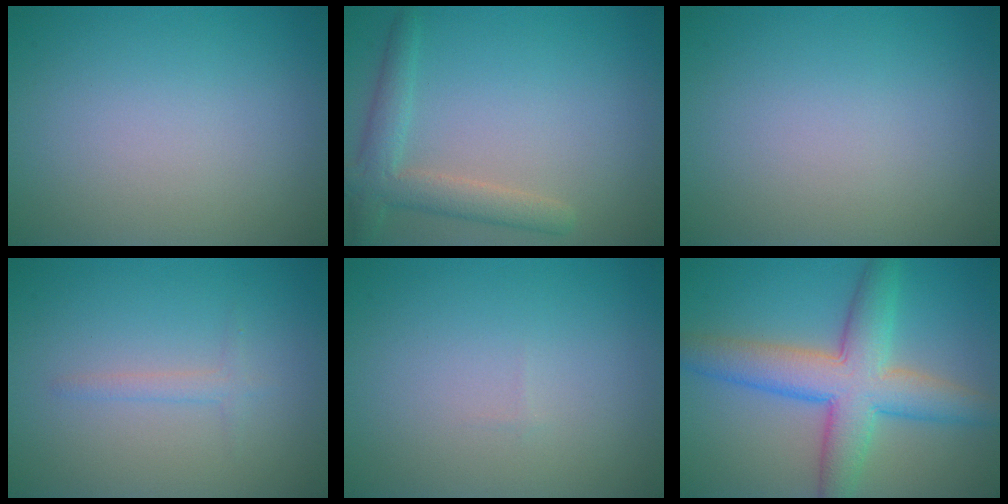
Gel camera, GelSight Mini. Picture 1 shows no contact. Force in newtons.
{"total": 3.4, "press": 3.4, "slide": 0.4}
{"total": 0.0}
{"total": 1.1, "press": 1.1, "slide": 0.1}
{"total": 0.0}
{"total": 7.6, "press": 7.6, "slide": 0.2}